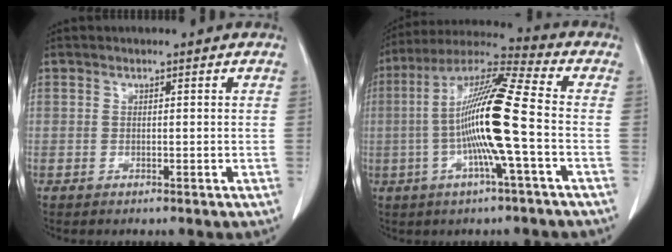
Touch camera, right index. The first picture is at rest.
{"total": 14.7, "force": [-2.1, -0.3, 14.5], "torque": [-0.276, 0.007, -0.051]}